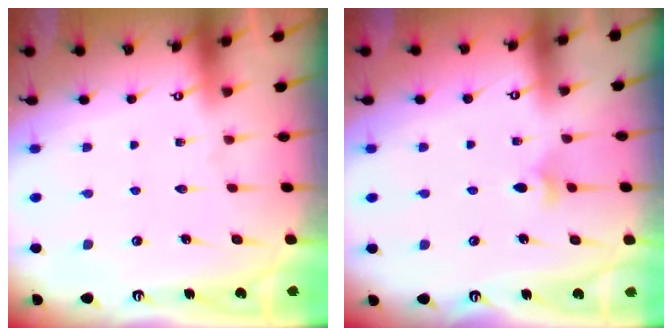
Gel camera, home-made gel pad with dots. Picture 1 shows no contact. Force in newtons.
{"total": 3.6, "press": 3.5, "slide": 0.9}